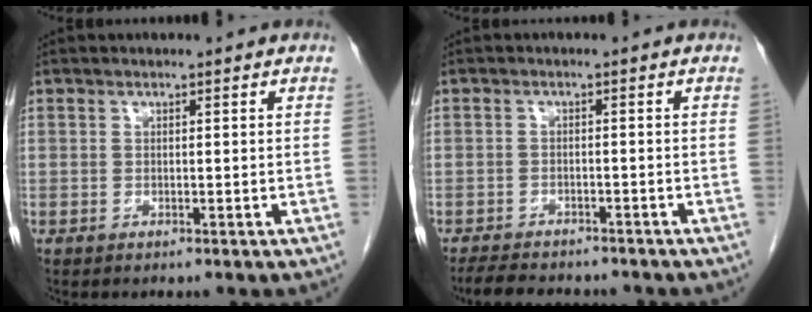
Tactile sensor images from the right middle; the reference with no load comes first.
{"total": 9.0, "force": [-7.9, 2.5, 3.4], "torque": [-0.055, -0.004, -0.110]}